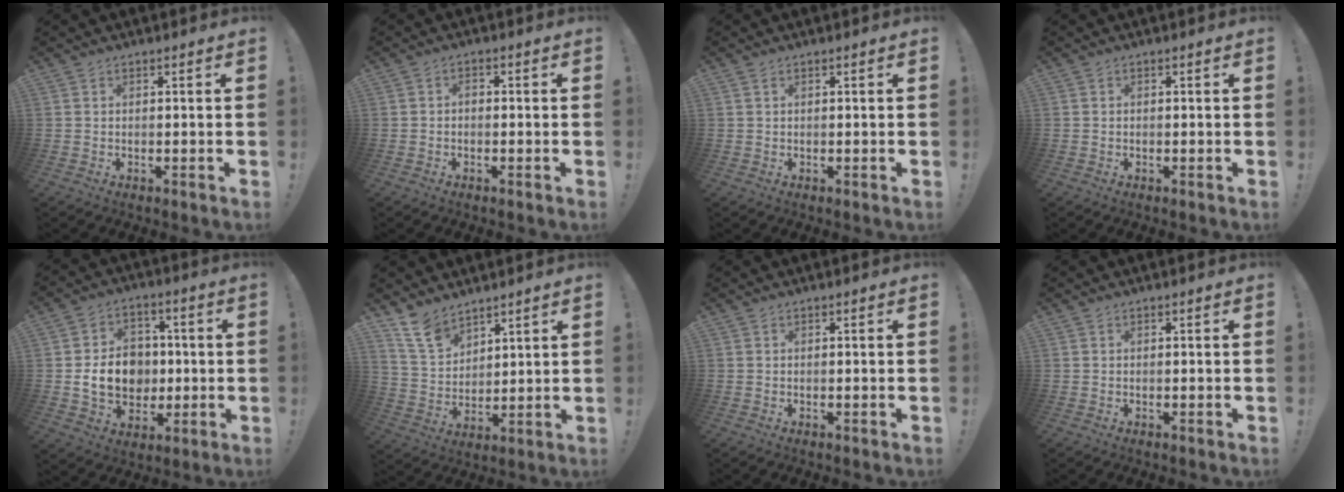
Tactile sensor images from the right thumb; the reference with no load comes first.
{"total": 1.4, "force": [-0.9, 0.7, 0.8], "torque": [-0.019, 0.007, -0.017]}
{"total": 0.6, "force": [0.4, 0.3, 0.3], "torque": [-0.007, 0.001, 0.007]}
{"total": 0.0}
{"total": 13.2, "force": [-1.0, 11.0, 7.2], "torque": [-0.127, 0.011, -0.010]}
{"total": 10.9, "force": [8.7, 5.5, 3.6], "torque": [-0.075, -0.059, 0.171]}
{"total": 0.0}
{"total": 0.0}